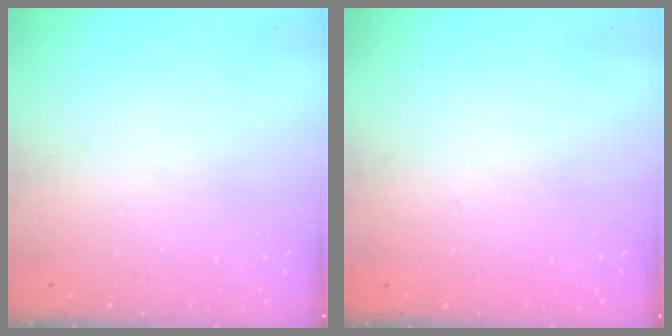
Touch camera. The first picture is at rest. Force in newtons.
{"total": 2.2, "press": 2.1, "slide": 0.8}